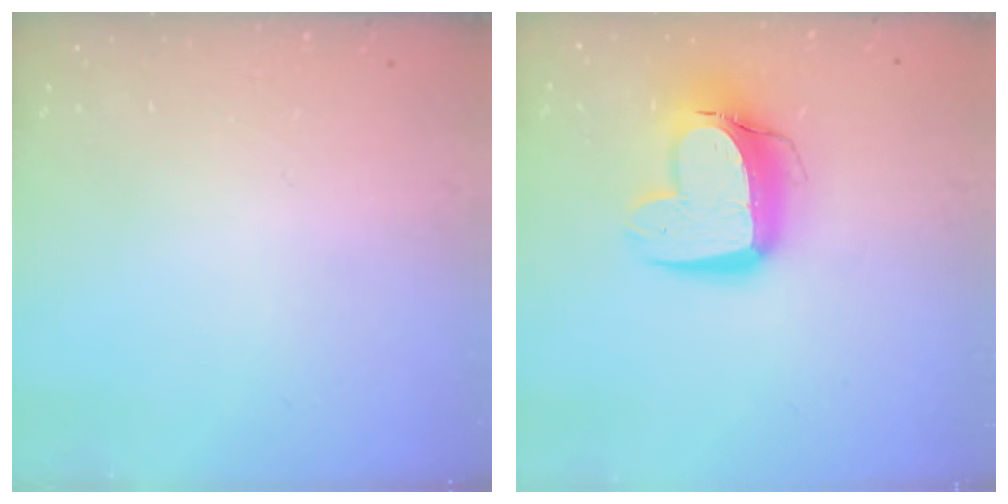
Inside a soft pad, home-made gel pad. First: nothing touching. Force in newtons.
{"total": 13.6, "press": 13.5, "slide": 1.4}